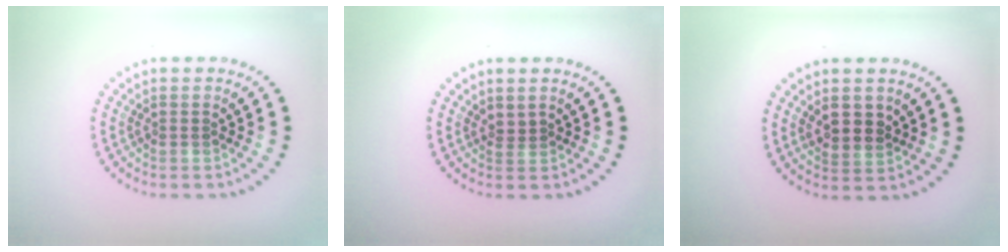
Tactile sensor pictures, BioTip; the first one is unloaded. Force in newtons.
{"total": 0.7, "press": 0.3, "slide": 0.6}
{"total": 2.6, "press": 2.5, "slide": 0.7}